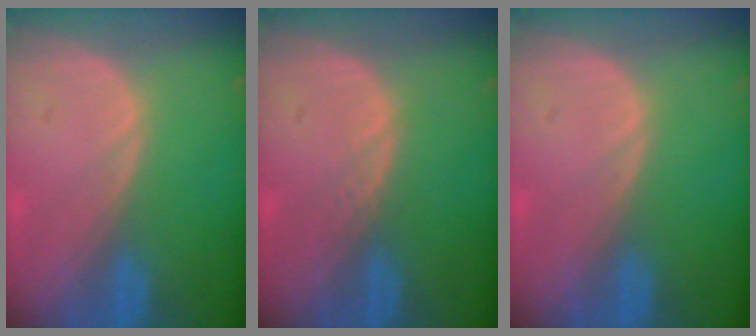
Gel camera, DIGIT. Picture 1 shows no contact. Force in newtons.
{"total": 1.0, "press": 1.0, "slide": 0.1}
{"total": 0.0}